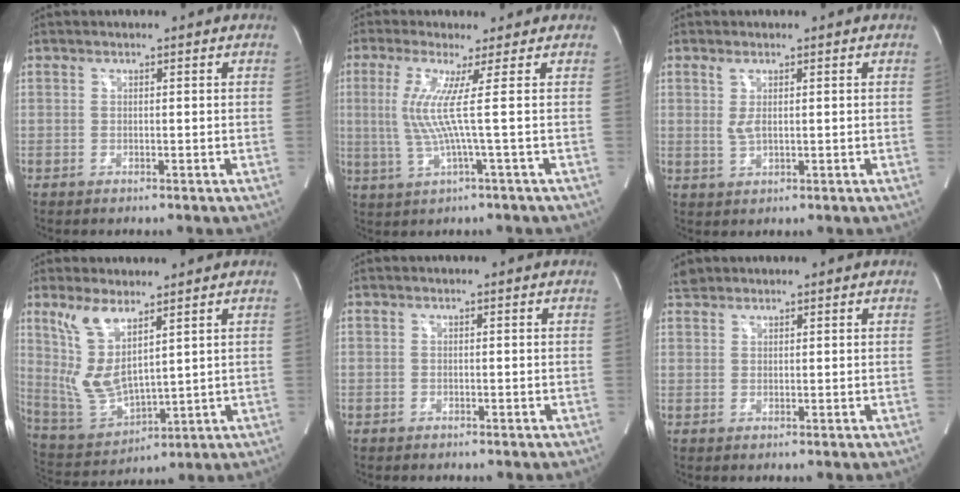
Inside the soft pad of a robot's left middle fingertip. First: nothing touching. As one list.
[{"total": 6.4, "force": [0.7, -2.1, 6.0], "torque": [-0.137, -0.003, 0.019]}, {"total": 2.3, "force": [0.5, 0.7, 2.1], "torque": [-0.049, -0.002, 0.016]}, {"total": 9.6, "force": [4.8, 2.8, 7.8], "torque": [-0.176, -0.009, 0.111]}, {"total": 0.7, "force": [-0.5, 0.5, 0.0], "torque": [-0.006, 0.003, -0.009]}, {"total": 1.7, "force": [1.5, 0.7, 0.0], "torque": [-0.003, 0.010, 0.029]}]